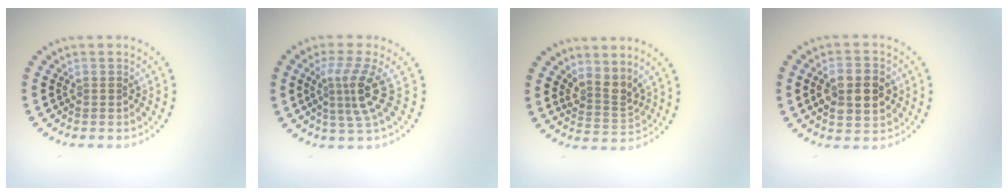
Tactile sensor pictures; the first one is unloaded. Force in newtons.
{"total": 3.8, "press": 2.7, "slide": 2.8}
{"total": 2.6, "press": 1.8, "slide": 1.8}
{"total": 4.9, "press": 4.9, "slide": 0.3}